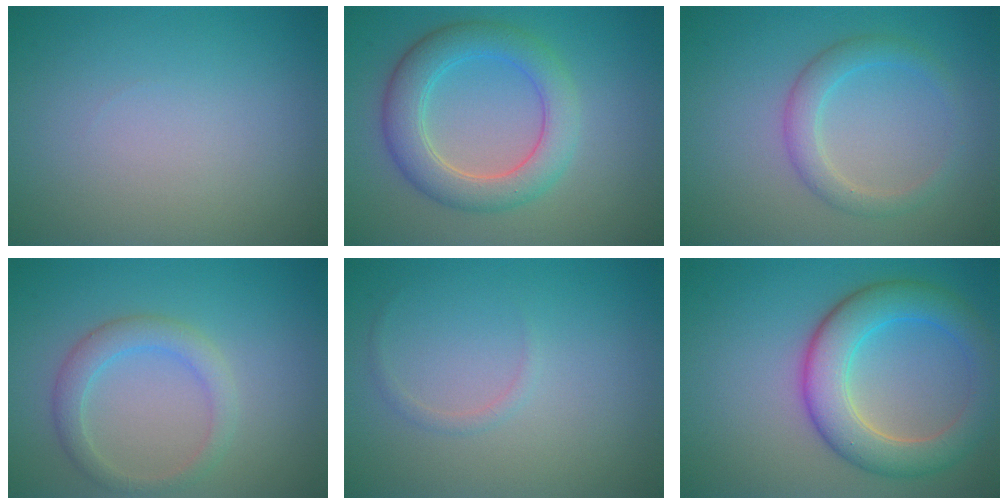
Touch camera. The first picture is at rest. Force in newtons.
{"total": 5.2, "press": 5.2, "slide": 0.3}
{"total": 2.5, "press": 2.5, "slide": 0.1}
{"total": 2.7, "press": 2.7, "slide": 0.0}
{"total": 0.7, "press": 0.7, "slide": 0.1}
{"total": 6.5, "press": 6.5, "slide": 0.3}